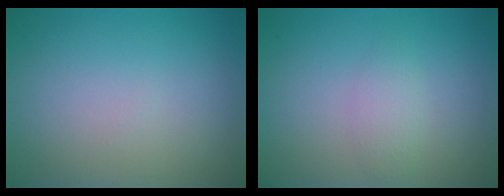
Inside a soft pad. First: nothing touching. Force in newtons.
{"total": 1.6, "press": 1.6, "slide": 0.1}